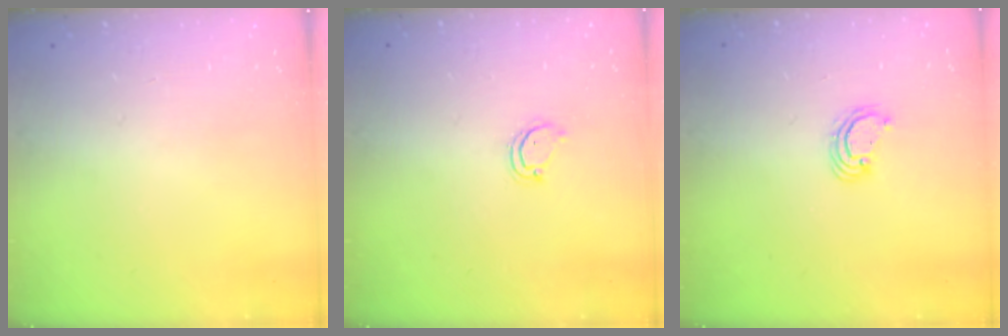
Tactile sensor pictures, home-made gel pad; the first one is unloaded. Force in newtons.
{"total": 3.6, "press": 3.6, "slide": 0.2}
{"total": 3.8, "press": 3.8, "slide": 0.4}